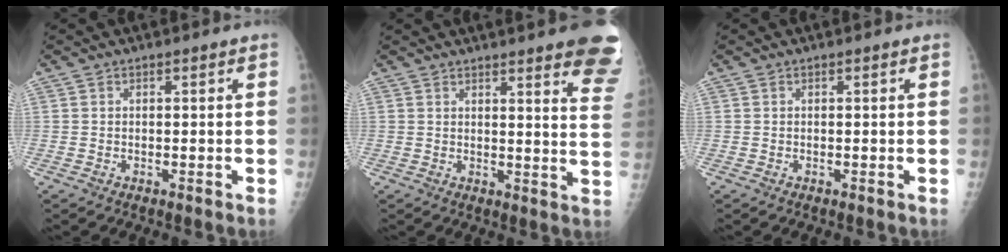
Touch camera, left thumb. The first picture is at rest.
{"total": 15.2, "force": [11.0, 2.3, 10.2], "torque": [-0.099, -0.059, 0.112]}
{"total": 0.0}